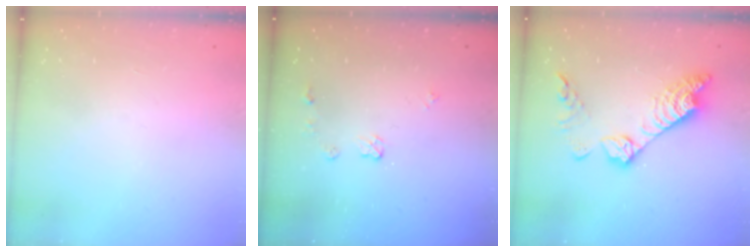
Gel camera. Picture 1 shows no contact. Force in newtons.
{"total": 5.3, "press": 5.3, "slide": 0.1}
{"total": 15.3, "press": 15.3, "slide": 0.8}